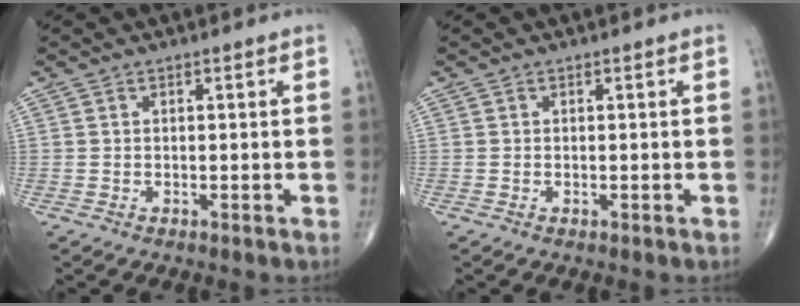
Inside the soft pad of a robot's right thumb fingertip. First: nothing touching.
{"total": 0.0}